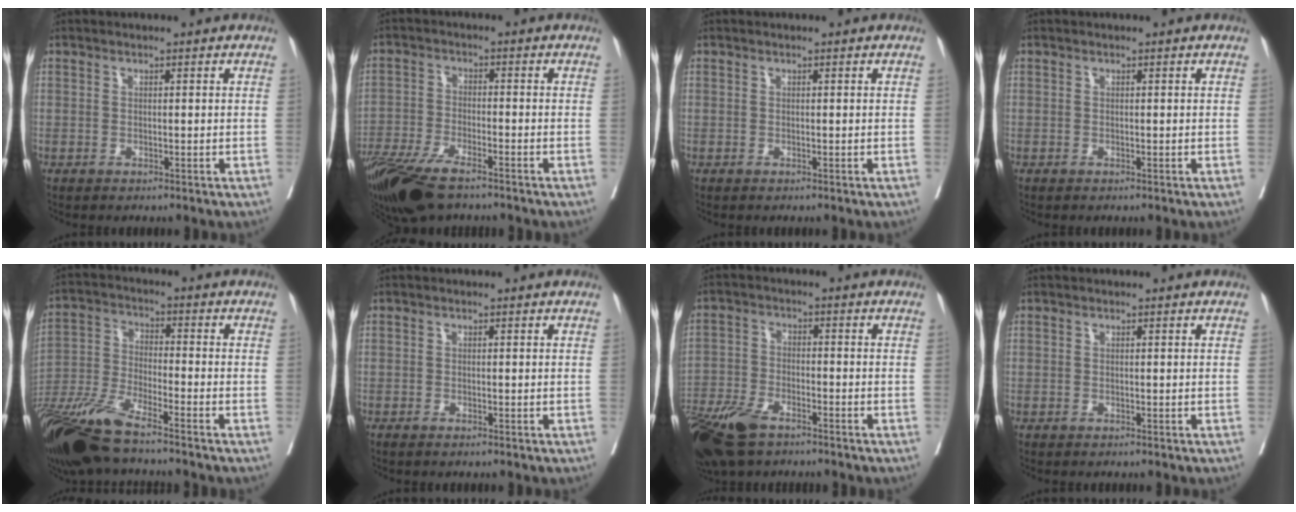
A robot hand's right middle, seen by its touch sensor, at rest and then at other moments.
{"total": 13.6, "force": [-10.2, 3.5, 8.3], "torque": [-0.168, -0.034, -0.181]}
{"total": 0.0}
{"total": 0.0}
{"total": 13.0, "force": [-10.2, 1.5, 8.0], "torque": [-0.164, -0.031, -0.195]}
{"total": 0.9, "force": [-0.7, 0.1, 0.5], "torque": [-0.009, -0.003, -0.012]}
{"total": 12.1, "force": [-8.7, 4.4, 7.2], "torque": [-0.146, -0.022, -0.157]}
{"total": 0.0}